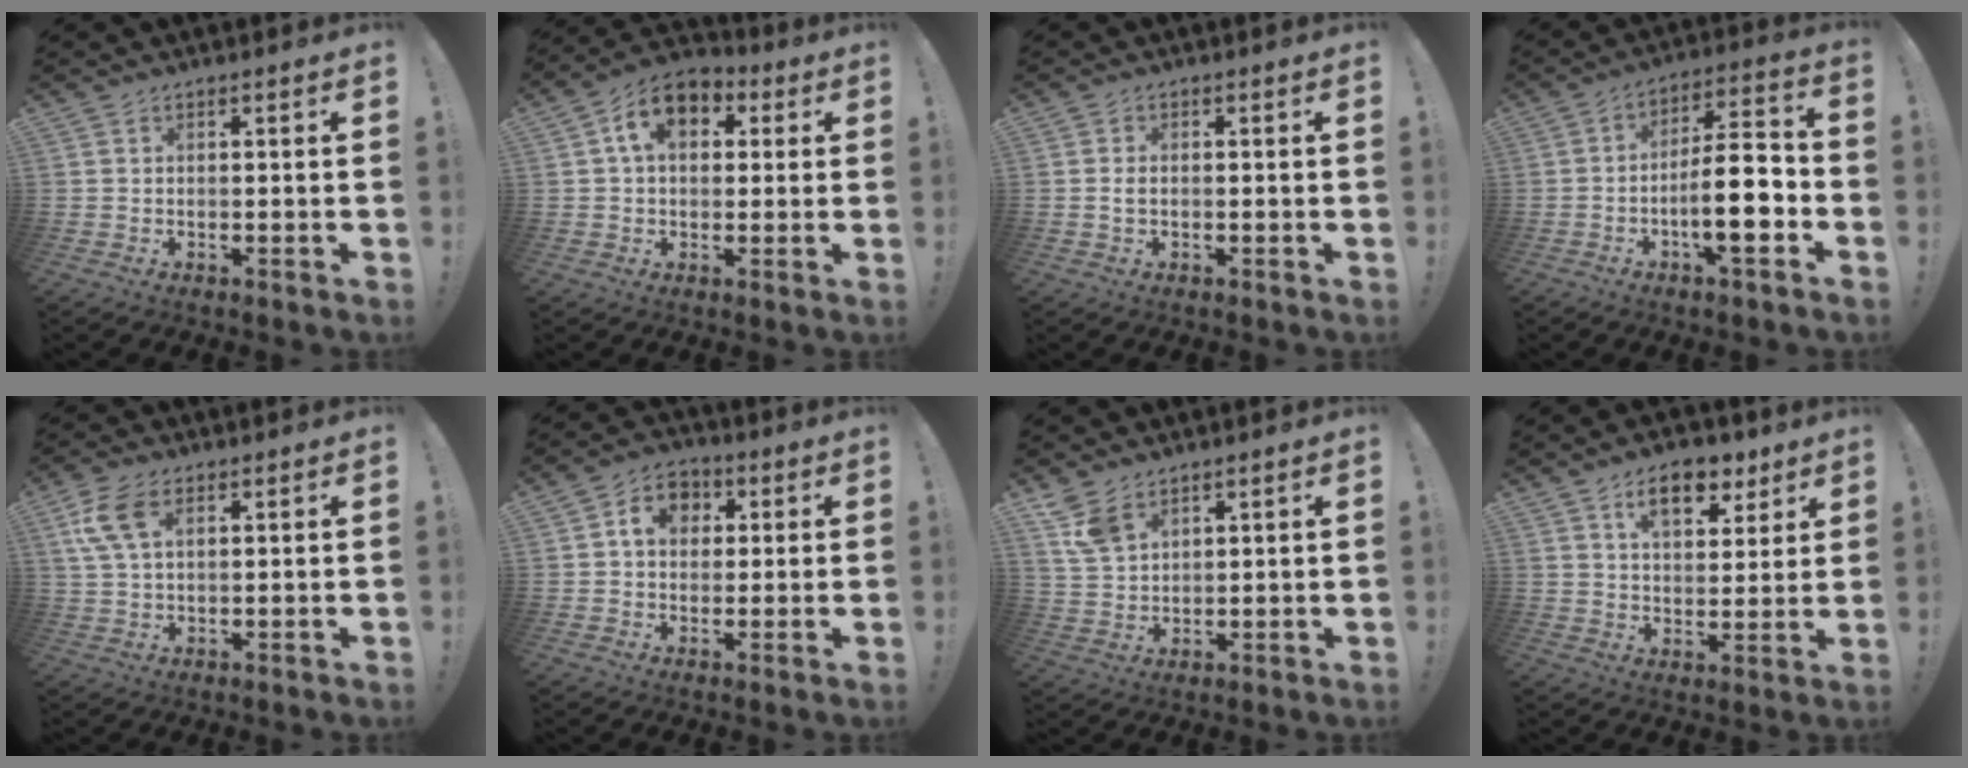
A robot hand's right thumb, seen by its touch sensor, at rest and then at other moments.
{"total": 10.6, "force": [3.7, 7.1, 7.0], "torque": [-0.118, 0.010, 0.071]}
{"total": 1.5, "force": [0.0, 1.1, 1.0], "torque": [-0.019, 0.006, -0.001]}
{"total": 15.6, "force": [-5.0, 4.5, 14.1], "torque": [-0.226, 0.020, -0.084]}
{"total": 9.5, "force": [3.8, 5.1, 7.0], "torque": [-0.141, -0.001, 0.073]}
{"total": 8.2, "force": [1.9, 6.6, 4.4], "torque": [-0.062, 0.006, 0.035]}
{"total": 7.5, "force": [5.0, 4.0, 4.0], "torque": [-0.078, -0.015, 0.100]}
{"total": 11.4, "force": [6.6, 6.3, 6.8], "torque": [-0.088, -0.029, 0.117]}